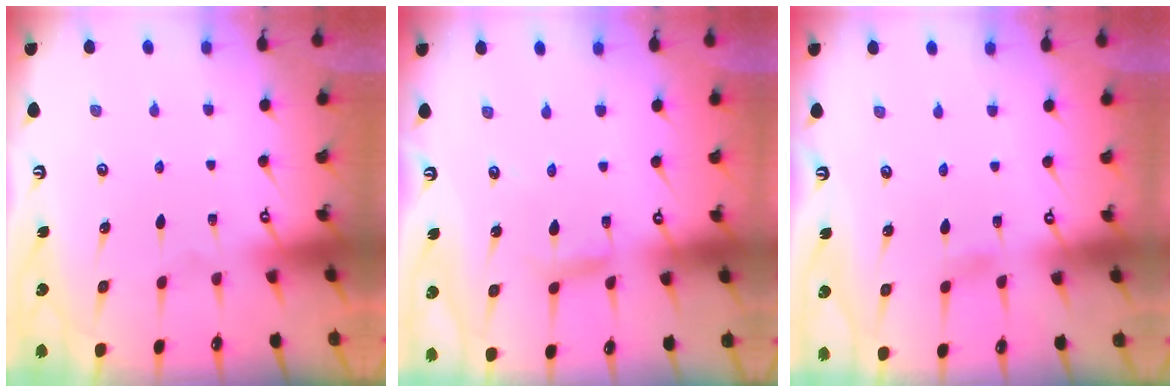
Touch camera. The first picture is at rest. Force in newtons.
{"total": 2.2, "press": 2.2, "slide": 0.2}
{"total": 2.1, "press": 2.1, "slide": 0.3}